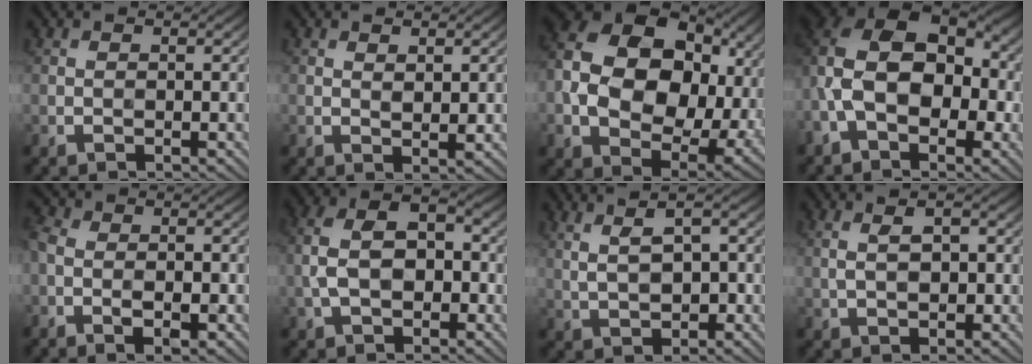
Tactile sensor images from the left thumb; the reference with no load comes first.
{"total": 1.6, "force": [0.8, 0.6, 1.2], "torque": [-0.022, -0.008, 0.019]}
{"total": 16.7, "force": [1.0, 12.0, 11.6], "torque": [-0.242, -0.016, 0.030]}
{"total": 13.0, "force": [-1.8, 8.8, 9.4], "torque": [-0.166, 0.011, -0.041]}
{"total": 6.4, "force": [-2.1, 3.8, 4.7], "torque": [-0.083, -0.004, -0.038]}
{"total": 7.2, "force": [-1.1, 4.6, 5.5], "torque": [-0.115, 0.006, -0.025]}
{"total": 5.7, "force": [1.8, 2.7, 4.8], "torque": [-0.083, 0.008, 0.032]}
{"total": 3.3, "force": [0.5, 1.6, 2.9], "torque": [-0.046, -0.005, 0.010]}